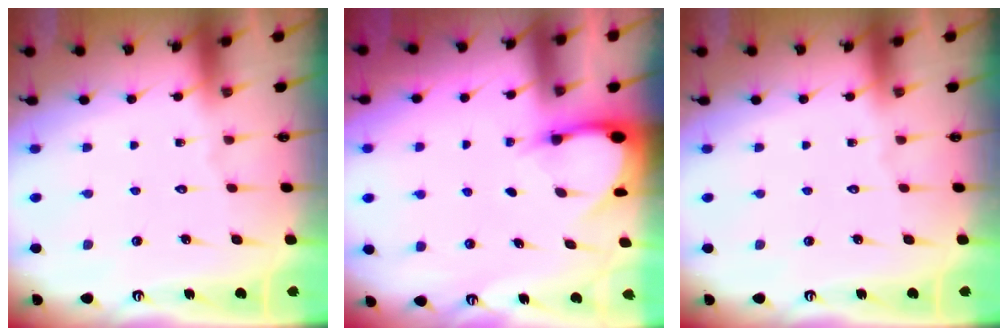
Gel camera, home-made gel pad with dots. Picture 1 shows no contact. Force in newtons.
{"total": 3.3, "press": 3.3, "slide": 0.2}
{"total": 0.0}